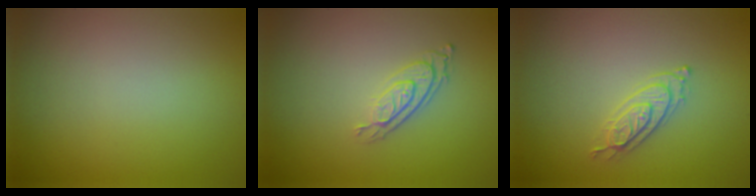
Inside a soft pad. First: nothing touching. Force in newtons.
{"total": 2.9, "press": 2.1, "slide": 2.1}
{"total": 2.2, "press": 2.2, "slide": 0.5}